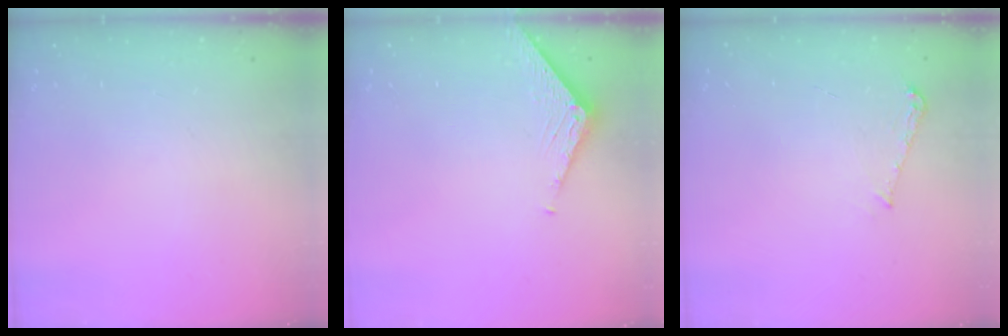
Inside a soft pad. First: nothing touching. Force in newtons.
{"total": 3.5, "press": 3.5, "slide": 0.3}
{"total": 5.3, "press": 5.2, "slide": 0.5}